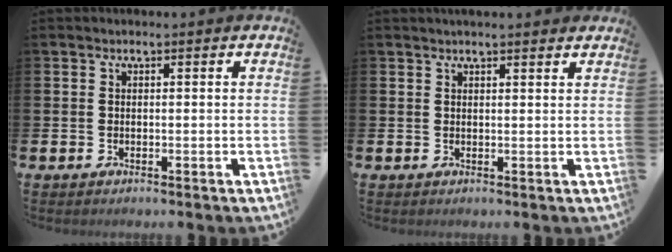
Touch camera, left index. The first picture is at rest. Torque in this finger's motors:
{"motor_torque": [0.90, -1.24, 0.21, 0.11]}